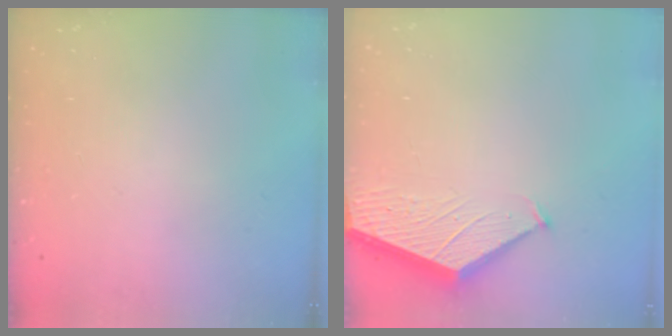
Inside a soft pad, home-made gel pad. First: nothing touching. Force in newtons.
{"total": 1.8, "press": 1.8, "slide": 0.2}